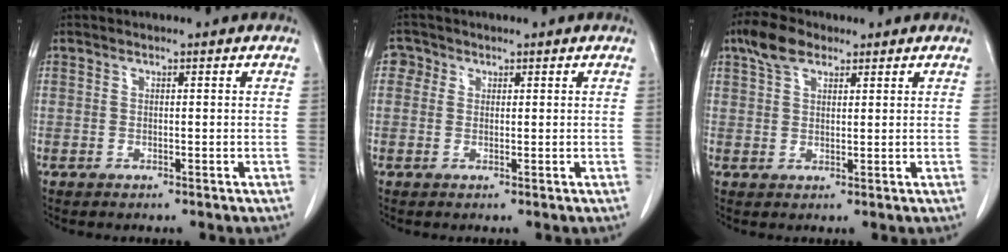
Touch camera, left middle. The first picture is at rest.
{"total": 1.8, "force": [0.7, 1.6, 0.3], "torque": [0.003, 0.004, 0.007]}
{"total": 4.8, "force": [3.1, 2.5, 2.7], "torque": [-0.057, 0.017, 0.062]}